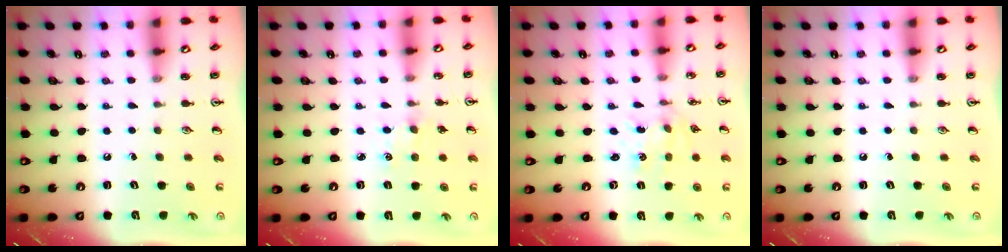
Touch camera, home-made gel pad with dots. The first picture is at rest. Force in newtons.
{"total": 1.2, "press": 1.2, "slide": 0.2}
{"total": 0.9, "press": 0.8, "slide": 0.2}
{"total": 0.0}